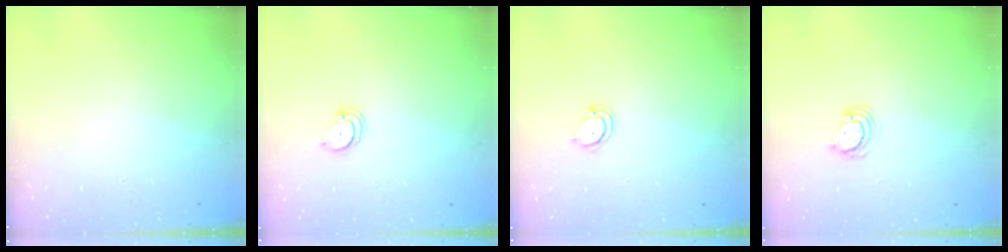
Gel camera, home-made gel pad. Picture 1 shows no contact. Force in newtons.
{"total": 1.8, "press": 1.8, "slide": 0.2}
{"total": 2.5, "press": 2.5, "slide": 0.1}
{"total": 4.0, "press": 4.0, "slide": 0.3}